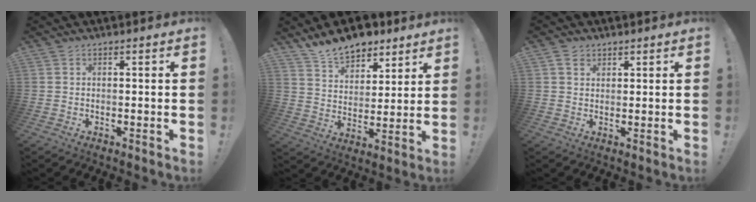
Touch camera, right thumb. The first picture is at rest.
{"total": 12.0, "force": [9.9, 5.7, 3.5], "torque": [-0.070, -0.069, 0.189]}
{"total": 2.7, "force": [1.8, 1.8, 1.1], "torque": [-0.016, -0.003, 0.033]}